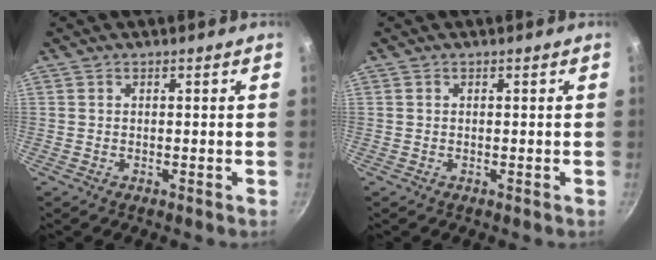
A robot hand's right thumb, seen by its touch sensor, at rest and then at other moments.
{"total": 0.0}